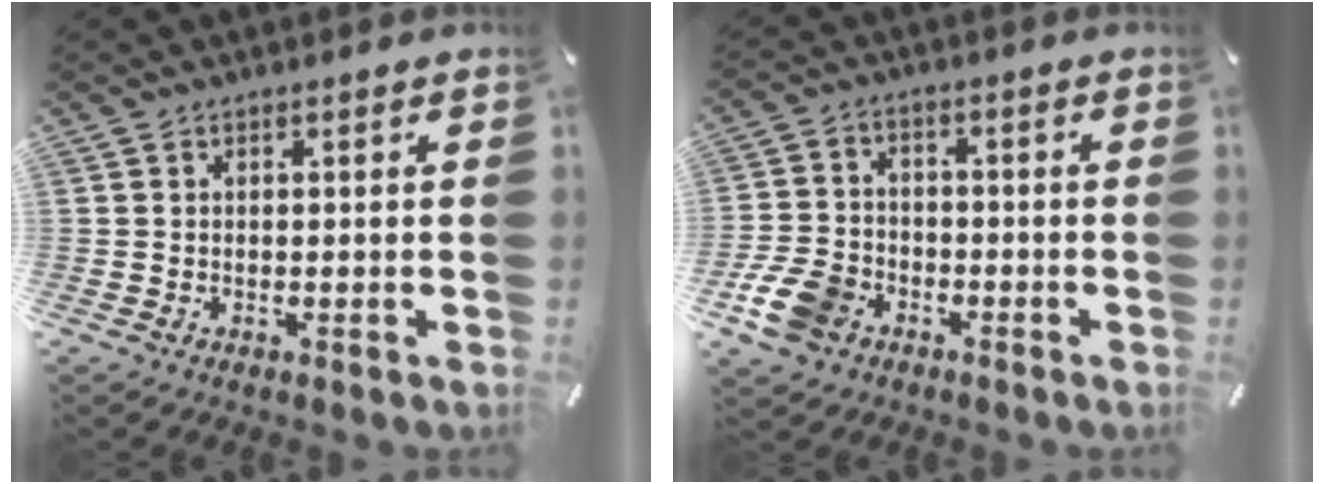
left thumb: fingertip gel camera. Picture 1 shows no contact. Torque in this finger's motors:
{"motor_torque": [0.28, 2.58, 0.24, -0.10, 0.08]}